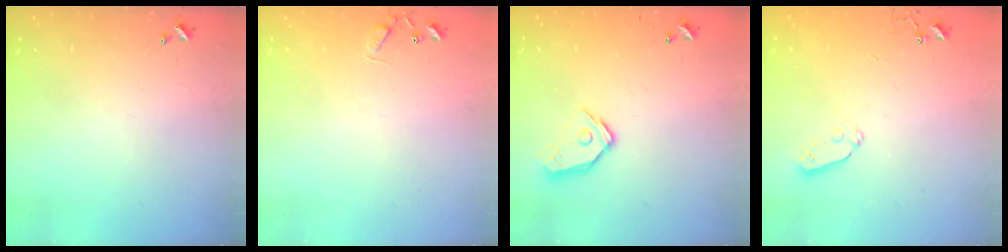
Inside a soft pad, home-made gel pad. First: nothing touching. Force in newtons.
{"total": 5.6, "press": 5.6, "slide": 0.5}
{"total": 11.6, "press": 11.5, "slide": 1.2}
{"total": 5.0, "press": 4.9, "slide": 1.1}